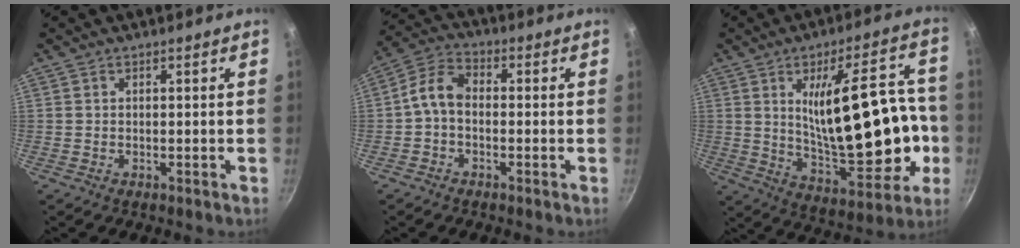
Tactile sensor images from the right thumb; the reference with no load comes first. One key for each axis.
{"total": 6.2, "fx": -1.1, "fy": 3.9, "fz": 4.7, "tx": -0.094, "ty": 0.029, "tz": -0.035}
{"total": 24.1, "fx": -0.5, "fy": 10.3, "fz": 21.8, "tx": -0.286, "ty": 0.006, "tz": 0.020}